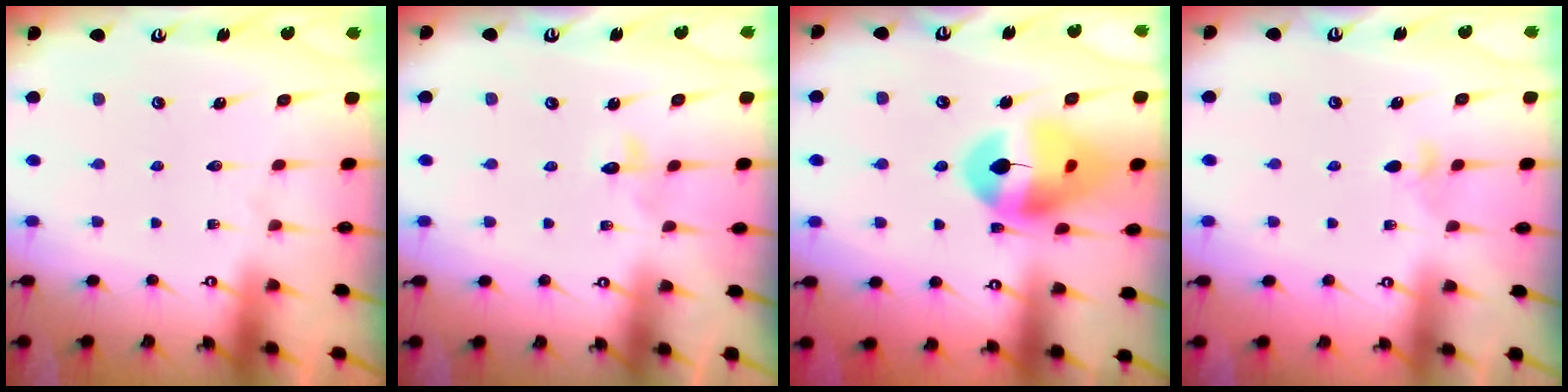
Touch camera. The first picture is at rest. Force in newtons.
{"total": 3.2, "press": 3.1, "slide": 0.7}
{"total": 15.1, "press": 14.9, "slide": 2.2}
{"total": 3.1, "press": 3.0, "slide": 0.7}